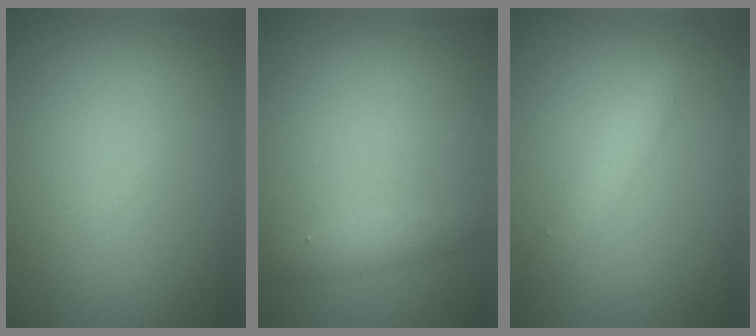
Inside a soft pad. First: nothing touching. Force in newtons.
{"total": 1.3, "press": 1.3, "slide": 0.1}
{"total": 2.0, "press": 2.0, "slide": 0.0}